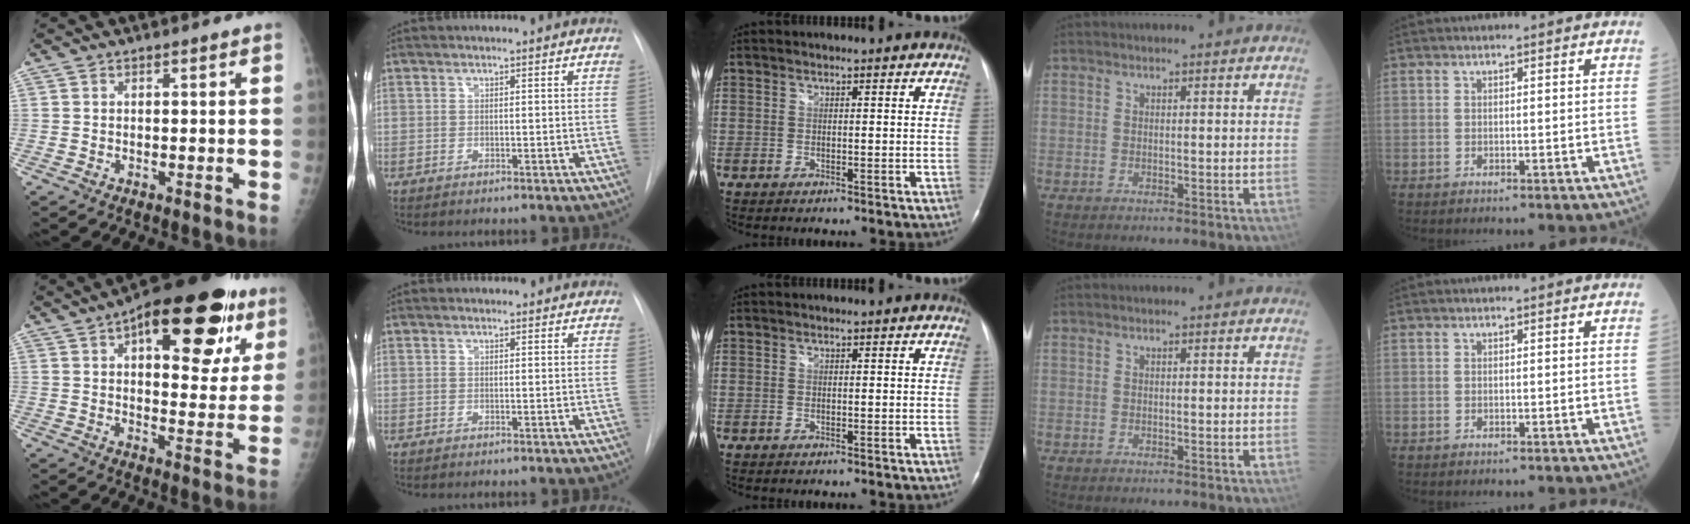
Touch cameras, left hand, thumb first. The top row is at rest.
{"thumb": {"total": 24.6, "force": [11.6, 10.6, 18.8], "torque": [-0.225, -0.008, 0.160]}, "index": {"total": 1.4, "force": [1.1, 0.8, 0.2], "torque": [-0.002, 0.003, 0.004]}}